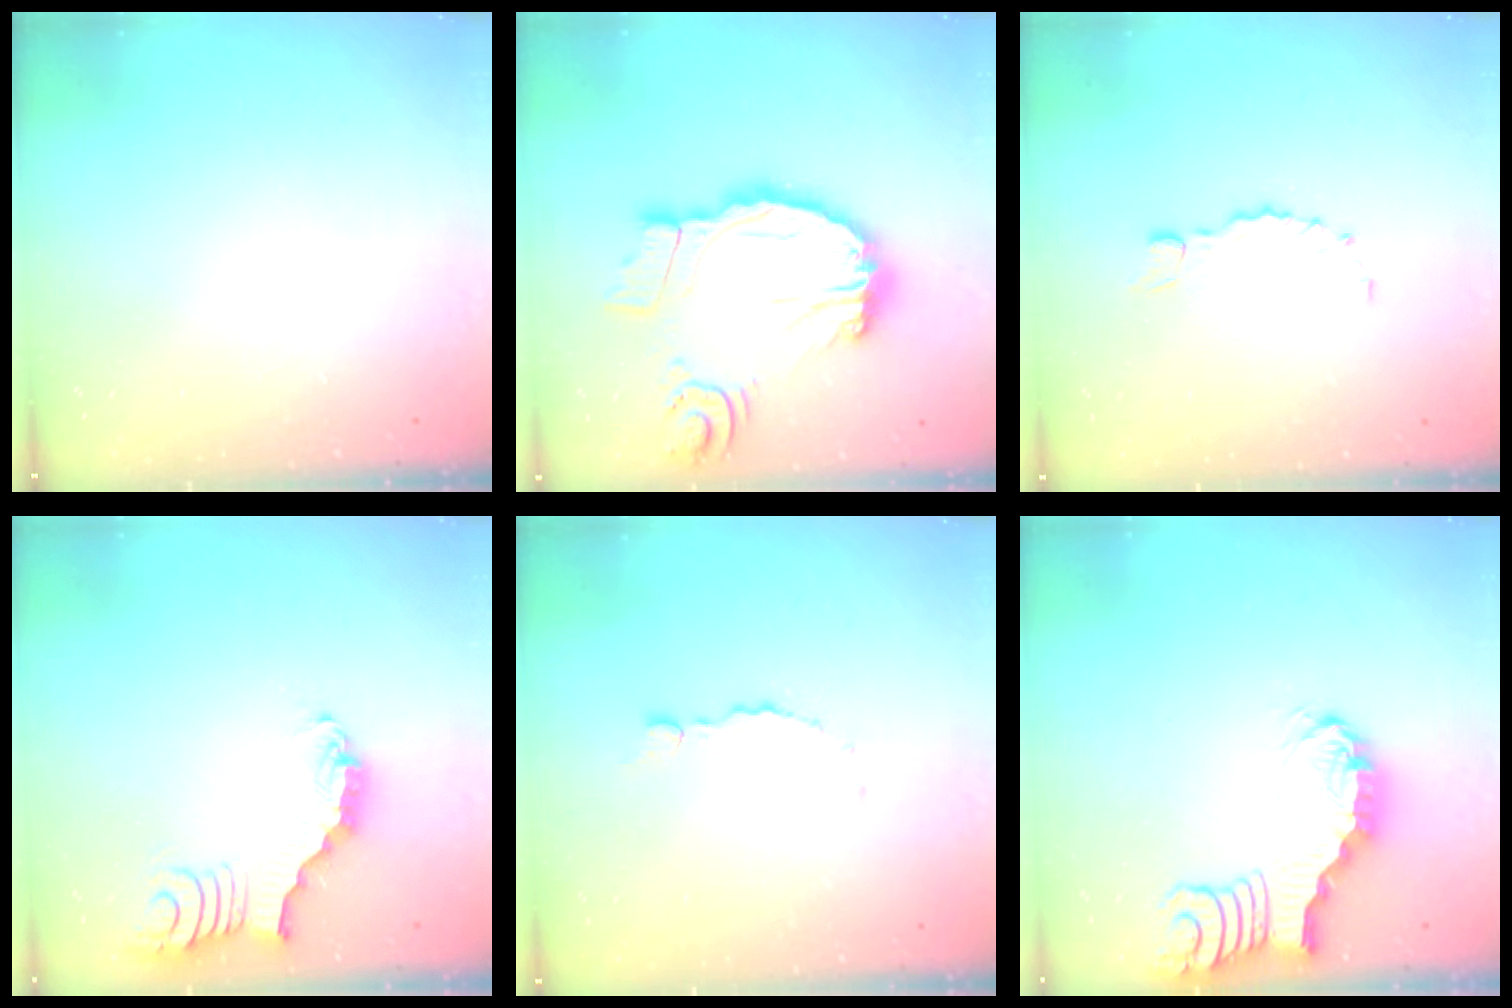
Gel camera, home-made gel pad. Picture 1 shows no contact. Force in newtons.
{"total": 22.6, "press": 22.4, "slide": 2.7}
{"total": 1.0, "press": 1.0, "slide": 0.3}
{"total": 2.2, "press": 2.2, "slide": 0.3}
{"total": 1.0, "press": 1.0, "slide": 0.2}
{"total": 2.4, "press": 2.4, "slide": 0.2}